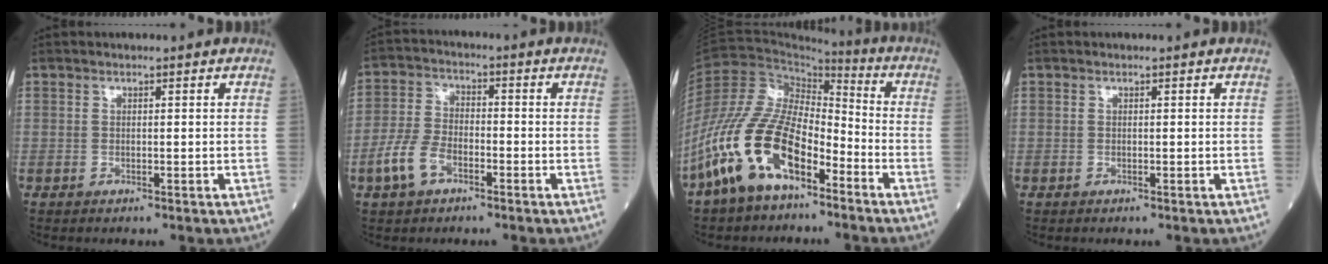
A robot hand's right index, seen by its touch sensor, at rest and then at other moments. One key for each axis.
{"total": 6.6, "fx": -3.3, "fy": 3.7, "fz": 4.4, "tx": -0.104, "ty": 0.008, "tz": -0.068}
{"total": 15.7, "fx": -9.0, "fy": 6.8, "fz": 10.9, "tx": -0.239, "ty": 0.010, "tz": -0.173}
{"total": 0.0}